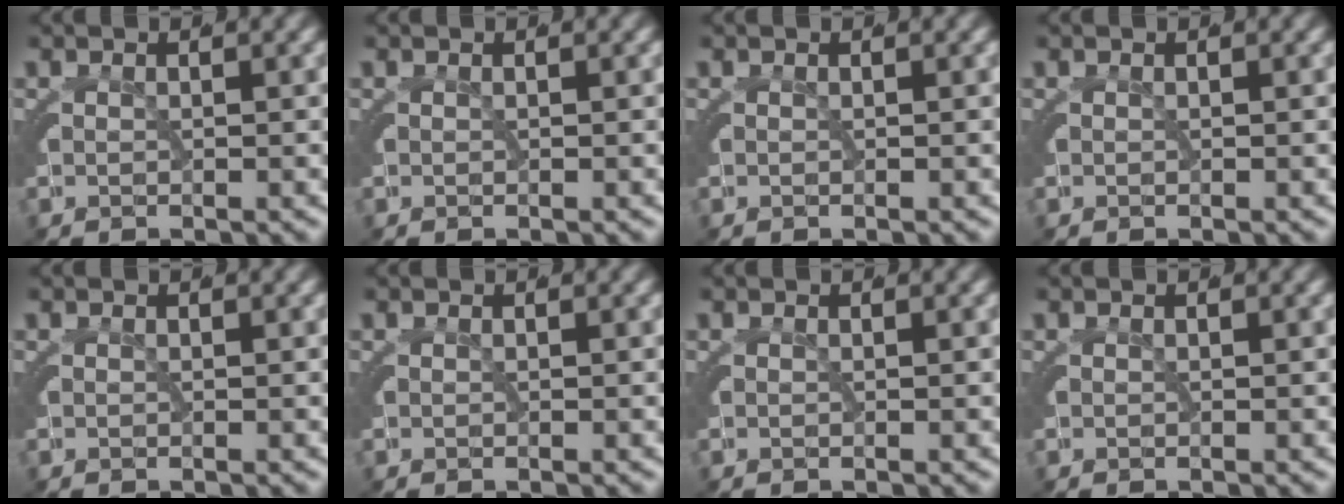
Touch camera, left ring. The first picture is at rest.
{"total": 0.0}
{"total": 0.0}
{"total": 0.0}
{"total": 0.0}
{"total": 1.9, "force": [-0.1, -1.9, -0.4], "torque": [0.019, -0.011, 0.011]}
{"total": 1.9, "force": [-0.1, -1.9, -0.5], "torque": [0.019, -0.011, 0.011]}
{"total": 0.0}